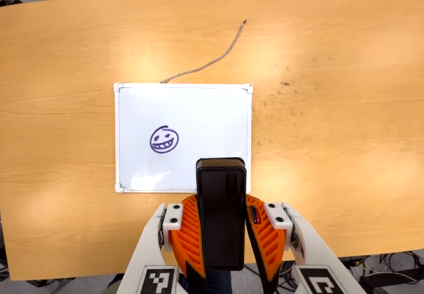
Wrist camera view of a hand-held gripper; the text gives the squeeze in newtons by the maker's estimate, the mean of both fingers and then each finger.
{"total": 9.4, "left": 7.8, "right": 11.0}